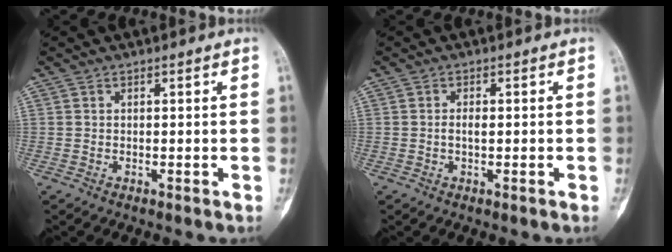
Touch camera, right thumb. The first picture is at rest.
{"total": 1.6, "force": [-0.2, 0.6, 1.5], "torque": [-0.030, 0.000, -0.006]}